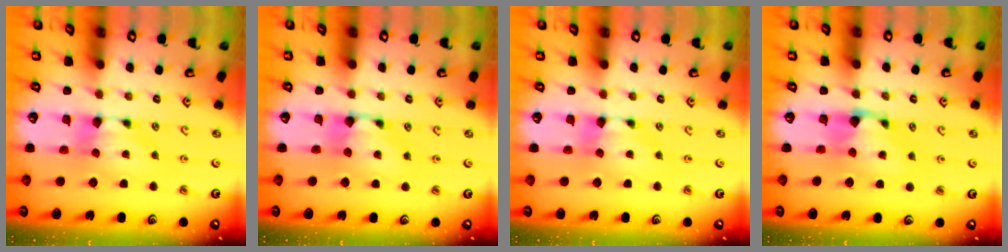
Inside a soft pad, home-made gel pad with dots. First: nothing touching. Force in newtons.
{"total": 0.9, "press": 0.5, "slide": 0.8}
{"total": 0.0}
{"total": 1.3, "press": 0.4, "slide": 1.2}